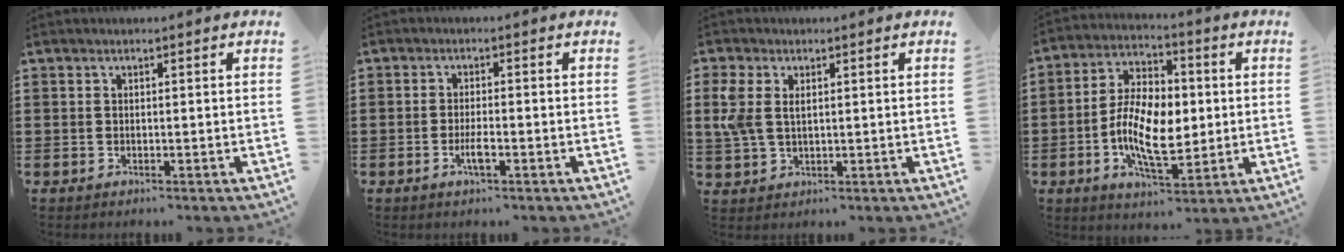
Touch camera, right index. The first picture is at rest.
{"total": 3.1, "force": [-1.2, 1.0, 2.6], "torque": [-0.052, -0.002, -0.024]}
{"total": 4.3, "force": [1.4, 2.6, 3.2], "torque": [-0.085, 0.004, 0.020]}
{"total": 11.2, "force": [-1.2, 5.8, 9.5], "torque": [-0.194, 0.003, -0.025]}